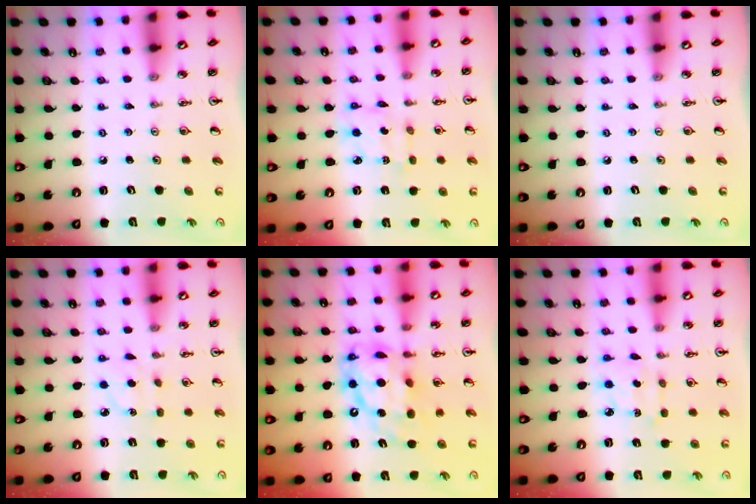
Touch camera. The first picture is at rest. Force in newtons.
{"total": 2.9, "press": 2.9, "slide": 0.2}
{"total": 0.0}
{"total": 4.7, "press": 4.7, "slide": 0.5}
{"total": 15.9, "press": 15.9, "slide": 1.4}
{"total": 2.8, "press": 2.8, "slide": 0.4}